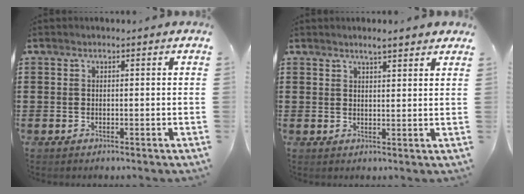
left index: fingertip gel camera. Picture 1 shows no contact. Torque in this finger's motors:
{"motor_torque": [1.03, 1.11, 0.04, 0.01]}